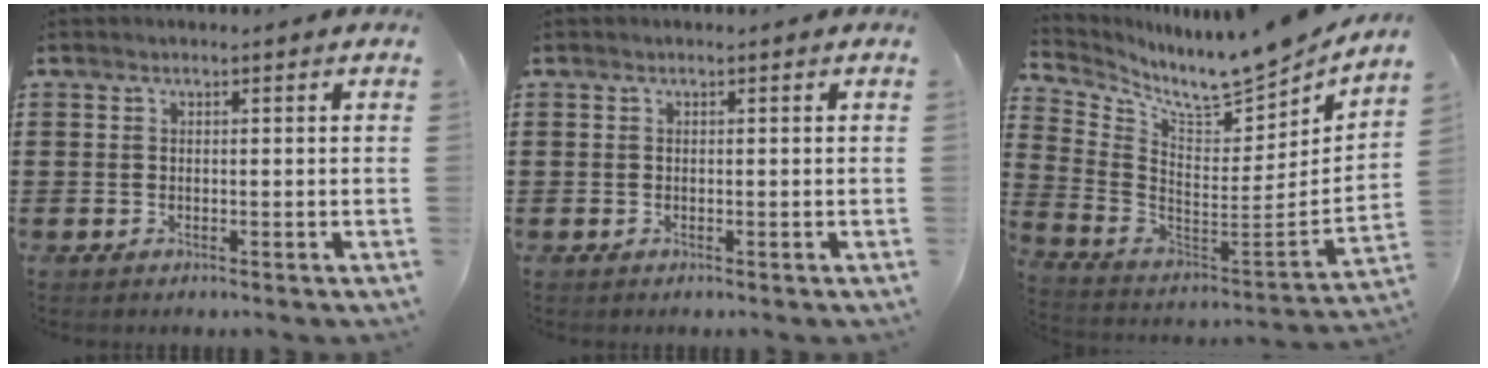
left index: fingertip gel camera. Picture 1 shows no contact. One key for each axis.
{"total": 0.0}
{"total": 8.3, "fx": 7.8, "fy": 0.0, "fz": 3.1, "tx": -0.073, "ty": -0.086, "tz": 0.124}